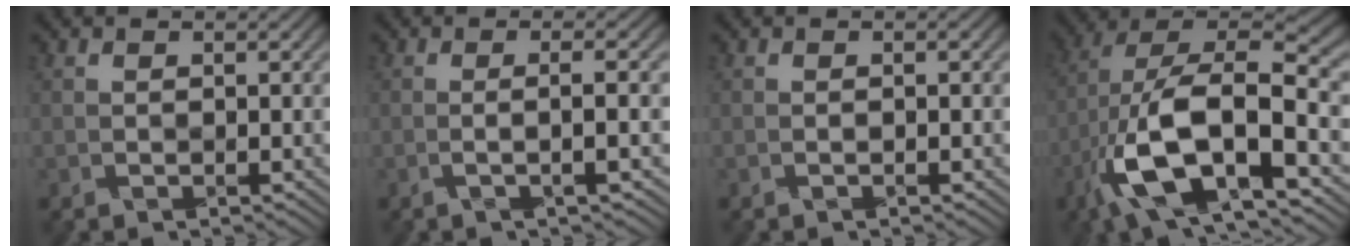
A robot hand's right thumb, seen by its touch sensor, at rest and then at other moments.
{"total": 3.0, "force": [-0.7, 0.1, 2.9], "torque": [-0.042, 0.010, -0.024]}
{"total": 0.5, "force": [-0.3, 0.0, 0.5], "torque": [-0.009, 0.004, -0.006]}
{"total": 15.8, "force": [-6.4, 6.4, 12.9], "torque": [-0.259, -0.006, -0.124]}